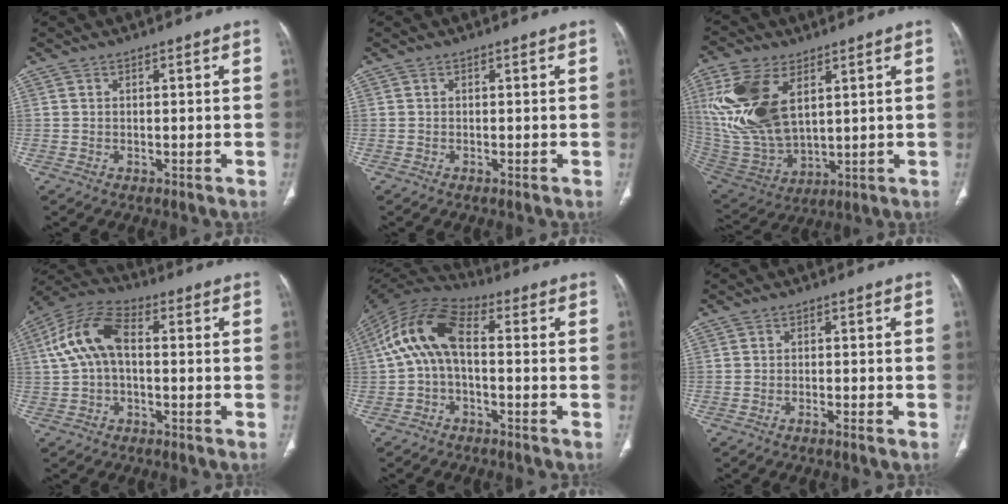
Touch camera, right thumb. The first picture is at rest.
{"total": 0.0}
{"total": 19.4, "force": [6.7, 10.8, 14.6], "torque": [-0.304, -0.027, 0.143]}
{"total": 11.0, "force": [0.8, 6.1, 9.1], "torque": [-0.193, 0.036, 0.007]}
{"total": 12.2, "force": [0.0, 6.2, 10.5], "torque": [-0.205, 0.041, -0.013]}
{"total": 1.3, "force": [-0.9, 0.0, 0.9], "torque": [-0.023, 0.003, -0.019]}